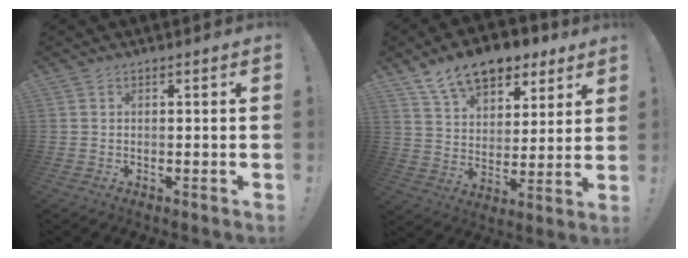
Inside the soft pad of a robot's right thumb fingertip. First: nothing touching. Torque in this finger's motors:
{"motor_torque": [0.10, 0.48, 0.24, 0.11, 0.05]}